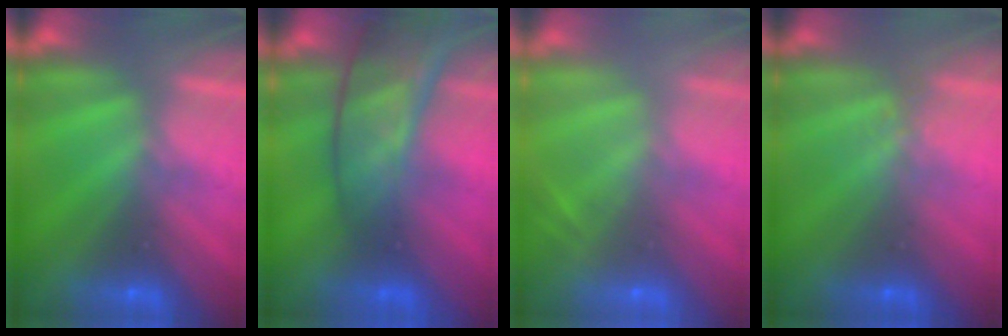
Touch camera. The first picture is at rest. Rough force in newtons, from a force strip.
{"total": 9.8}
{"total": 2.0}
{"total": 1.0}